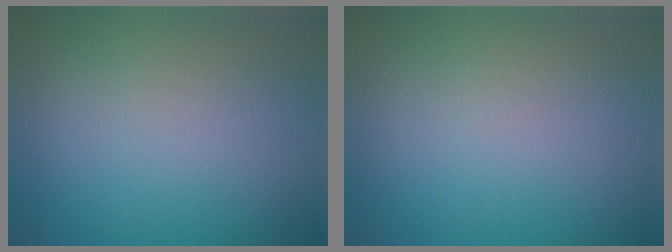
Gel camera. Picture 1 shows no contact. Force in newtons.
{"total": 0.0}